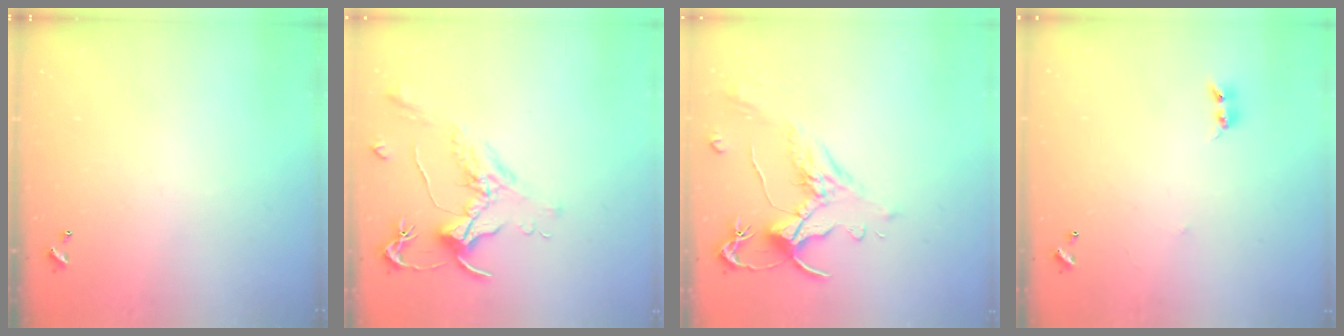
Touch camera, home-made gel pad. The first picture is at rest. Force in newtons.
{"total": 1.6, "press": 1.5, "slide": 0.7}
{"total": 1.6, "press": 1.1, "slide": 1.2}
{"total": 2.7, "press": 2.7, "slide": 0.3}